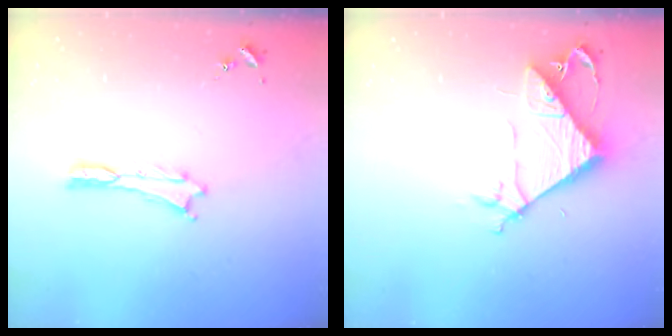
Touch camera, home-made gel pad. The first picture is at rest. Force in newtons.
{"total": 8.0, "press": 8.0, "slide": 0.7}